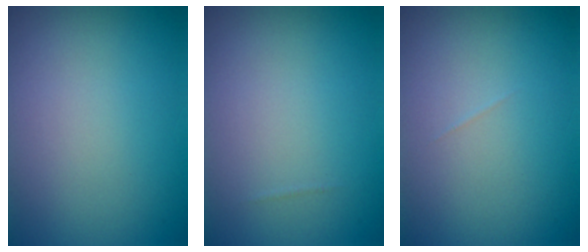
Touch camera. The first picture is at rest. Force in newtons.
{"total": 0.0}
{"total": 0.0}